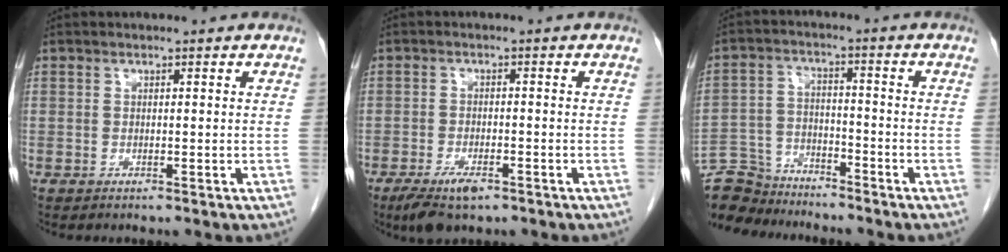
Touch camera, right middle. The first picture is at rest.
{"total": 5.5, "force": [-3.5, 1.9, 3.8], "torque": [-0.072, -0.008, -0.056]}
{"total": 10.8, "force": [-10.3, 3.3, 0.9], "torque": [-0.028, 0.011, -0.189]}